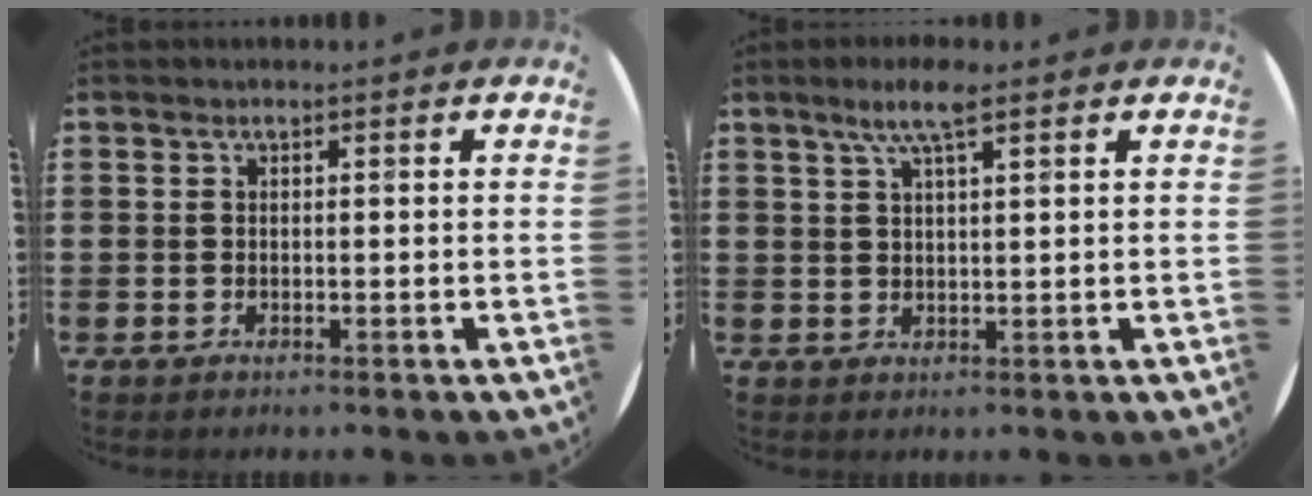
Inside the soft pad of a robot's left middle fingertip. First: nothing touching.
{"total": 4.8, "force": [3.1, 0.9, 3.5], "torque": [-0.075, 0.008, 0.053]}